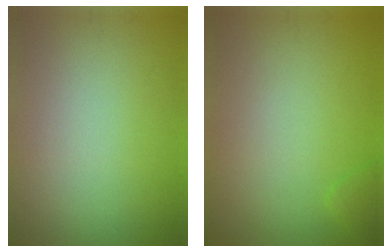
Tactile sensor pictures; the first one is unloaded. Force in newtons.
{"total": 0.8, "press": 0.8, "slide": 0.1}